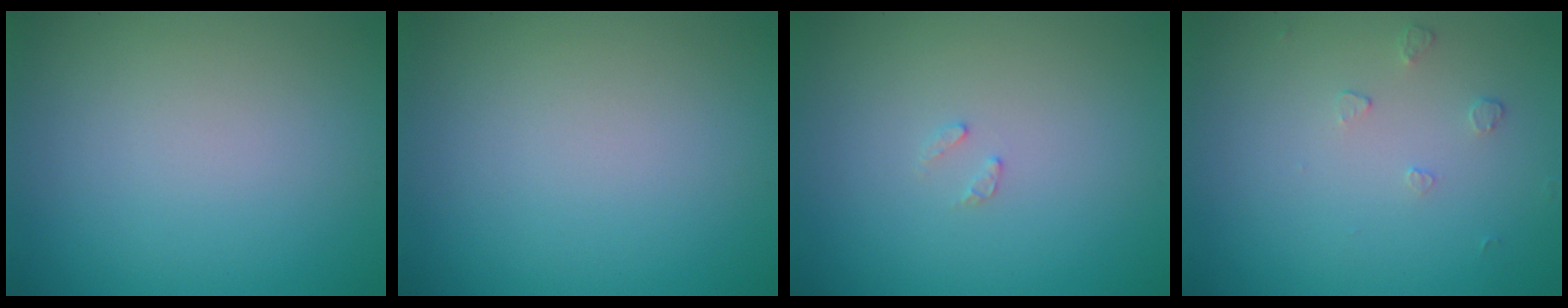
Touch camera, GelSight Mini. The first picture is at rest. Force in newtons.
{"total": 0.0}
{"total": 0.8, "press": 0.7, "slide": 0.1}
{"total": 0.6, "press": 0.4, "slide": 0.5}